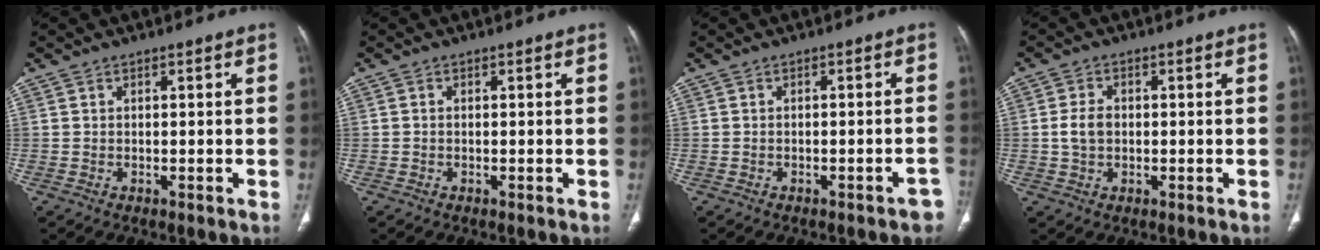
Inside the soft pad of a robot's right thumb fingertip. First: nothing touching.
{"total": 0.0}
{"total": 3.3, "force": [-2.6, 1.1, 1.8], "torque": [-0.014, 0.020, -0.027]}
{"total": 3.9, "force": [-0.1, 2.9, 2.7], "torque": [-0.053, 0.009, -0.003]}